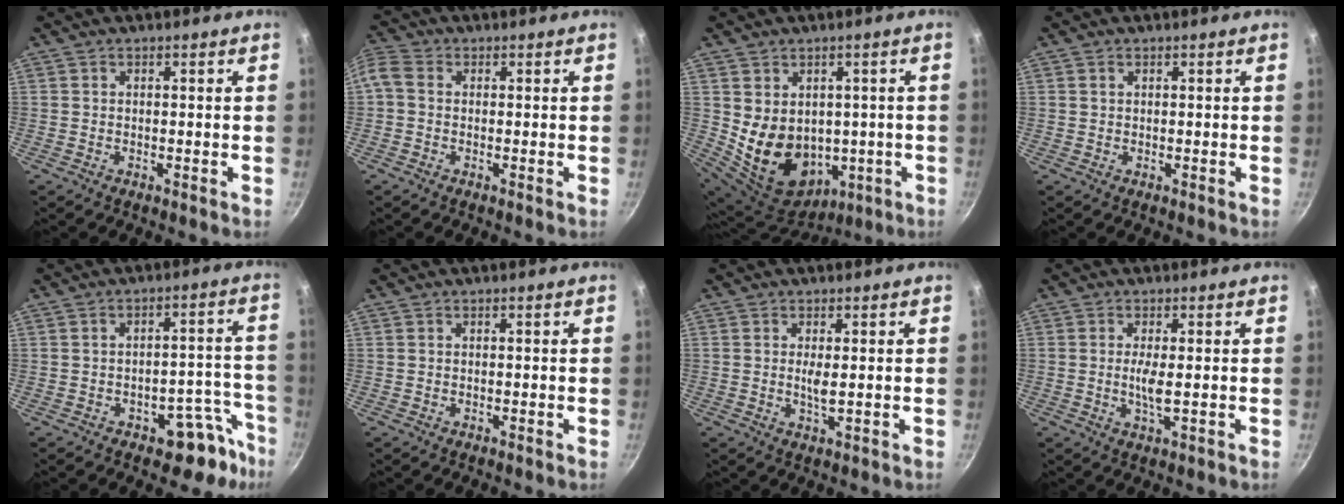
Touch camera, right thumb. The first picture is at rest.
{"total": 5.1, "force": [-0.2, 4.1, 3.0], "torque": [-0.074, 0.016, -0.020]}
{"total": 14.8, "force": [0.2, 11.9, 8.9], "torque": [-0.140, -0.016, 0.043]}
{"total": 0.7, "force": [0.3, 0.6, 0.3], "torque": [-0.005, 0.002, 0.005]}
{"total": 9.6, "force": [-5.7, 5.6, 5.4], "torque": [0.010, 0.063, -0.060]}
{"total": 0.0}
{"total": 2.3, "force": [0.3, 0.5, 2.3], "torque": [-0.045, -0.006, 0.006]}
{"total": 3.4, "force": [0.0, 0.7, 3.3], "torque": [-0.072, -0.005, -0.001]}